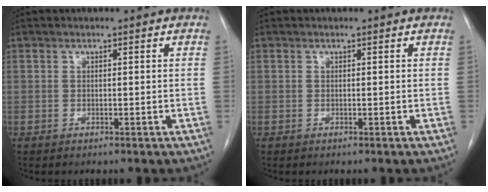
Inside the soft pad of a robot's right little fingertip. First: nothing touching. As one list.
[{"total": 0.0}]